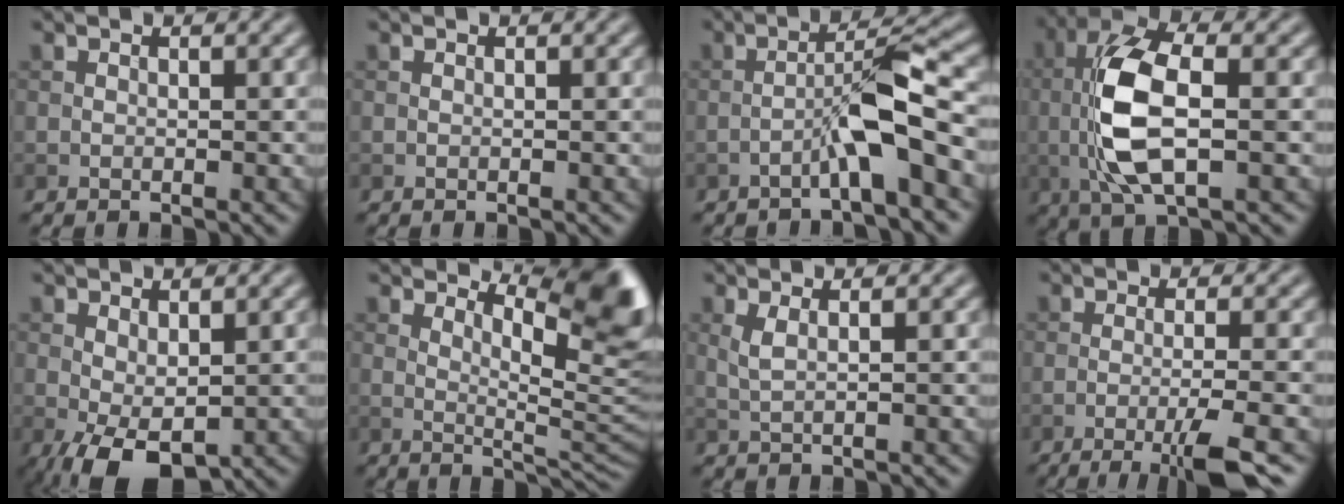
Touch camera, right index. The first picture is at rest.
{"total": 0.0}
{"total": 4.9, "force": [-2.1, 0.4, 4.4], "torque": [-0.077, 0.023, -0.042]}
{"total": 8.6, "force": [0.1, 3.7, 7.8], "torque": [-0.164, 0.006, -0.001]}
{"total": 4.6, "force": [-0.9, 2.3, 3.8], "torque": [-0.080, -0.005, -0.014]}
{"total": 7.3, "force": [4.5, 1.9, 5.5], "torque": [-0.074, -0.007, 0.075]}
{"total": 1.8, "force": [0.7, 0.5, 1.6], "torque": [-0.033, 0.002, 0.013]}
{"total": 5.0, "force": [-2.3, 0.8, 4.4], "torque": [-0.065, -0.002, -0.048]}